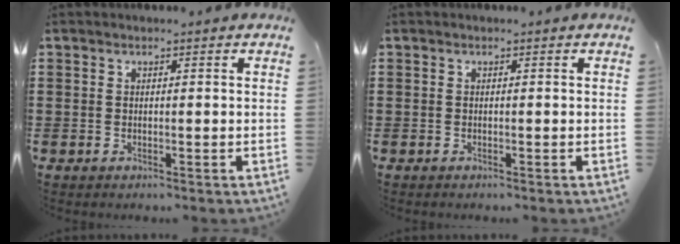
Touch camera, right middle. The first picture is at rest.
{"total": 0.0}